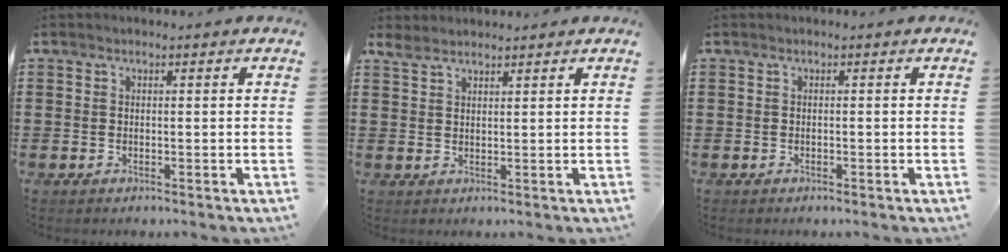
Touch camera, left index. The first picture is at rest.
{"total": 2.6, "force": [2.3, 0.9, 0.9], "torque": [-0.024, 0.002, 0.044]}
{"total": 0.0}